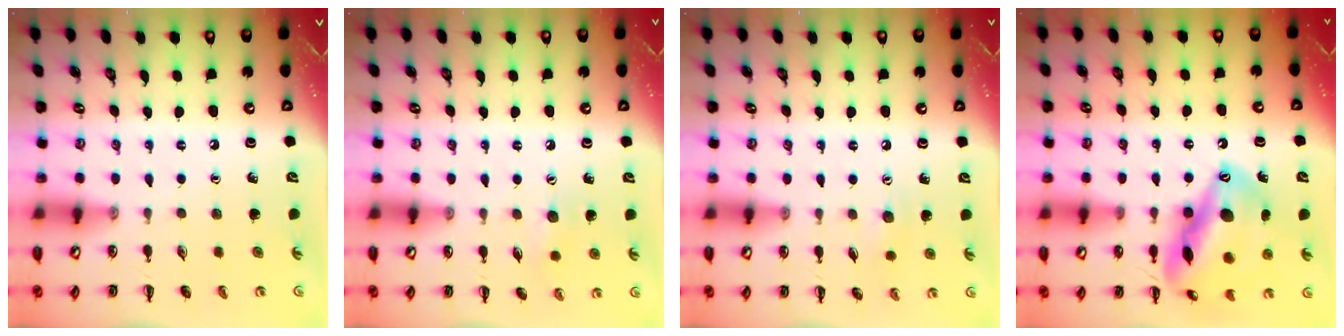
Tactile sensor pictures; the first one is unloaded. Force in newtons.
{"total": 5.6, "press": 5.5, "slide": 1.3}
{"total": 5.5, "press": 5.4, "slide": 1.3}
{"total": 20.7, "press": 20.5, "slide": 2.4}